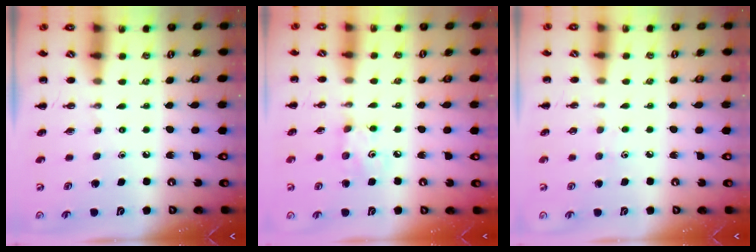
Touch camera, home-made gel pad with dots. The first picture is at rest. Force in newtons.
{"total": 3.1, "press": 3.0, "slide": 0.6}
{"total": 3.5, "press": 3.4, "slide": 0.9}